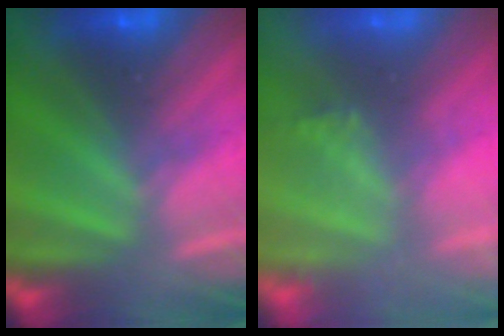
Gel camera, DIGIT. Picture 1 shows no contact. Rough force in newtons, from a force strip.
{"total": 1.7}